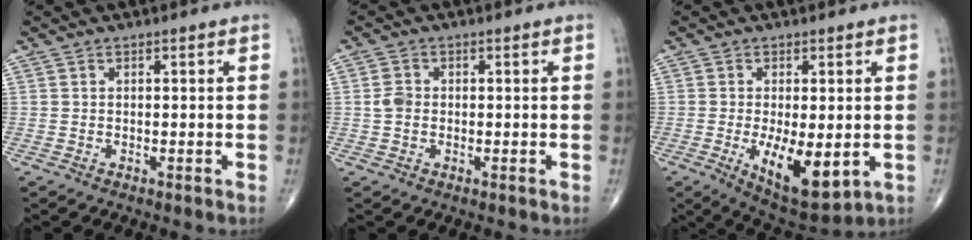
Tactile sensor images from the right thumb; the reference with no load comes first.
{"total": 2.6, "force": [-0.1, 2.0, 1.6], "torque": [-0.029, 0.007, -0.005]}
{"total": 11.3, "force": [-2.3, 4.6, 10.0], "torque": [-0.150, -0.024, -0.025]}